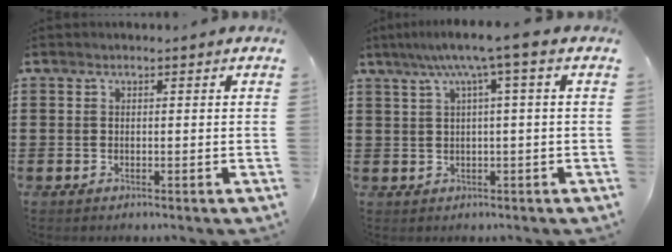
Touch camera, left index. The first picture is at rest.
{"total": 5.6, "force": [1.9, -0.2, 5.2], "torque": [-0.104, 0.001, 0.026]}